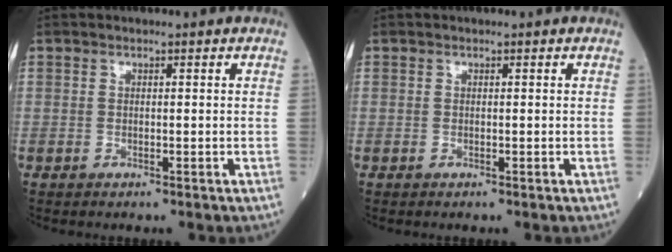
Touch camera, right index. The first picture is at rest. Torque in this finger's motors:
{"motor_torque": [0.00, 0.00, 0.00, 0.00]}